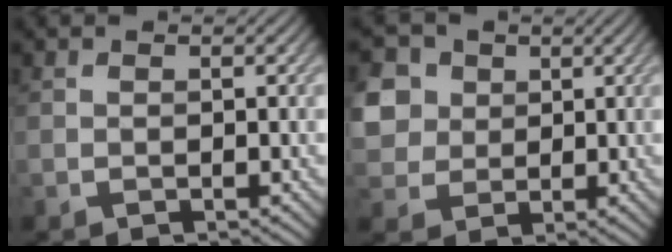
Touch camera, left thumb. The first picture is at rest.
{"total": 6.4, "force": [1.9, 5.6, 2.7], "torque": [-0.102, 0.011, 0.026]}